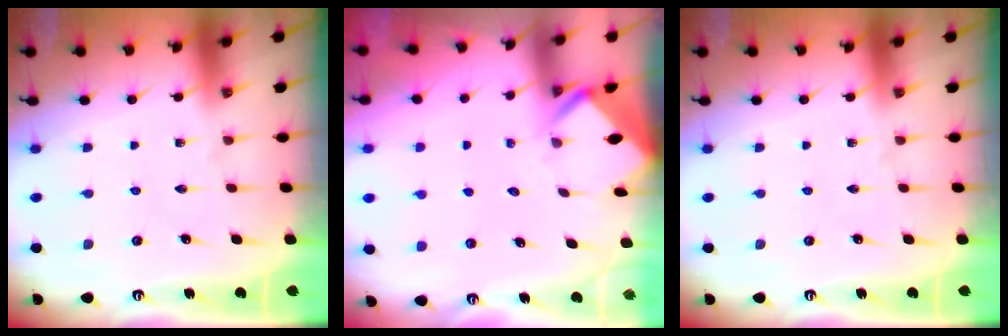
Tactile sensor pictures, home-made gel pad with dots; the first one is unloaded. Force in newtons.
{"total": 2.7, "press": 2.7, "slide": 0.1}
{"total": 0.0}